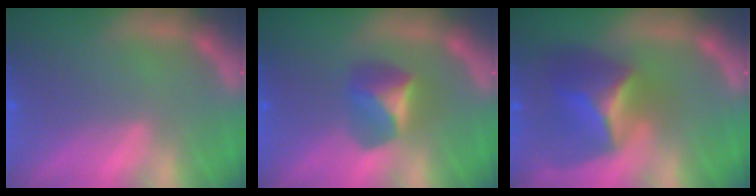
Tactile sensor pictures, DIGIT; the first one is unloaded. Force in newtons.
{"total": 3.4}
{"total": 6.4}